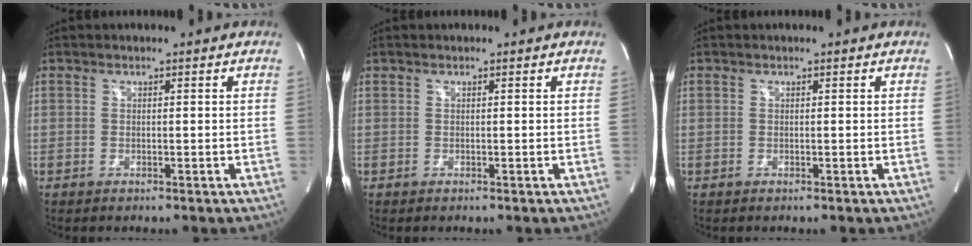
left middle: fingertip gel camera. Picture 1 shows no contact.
{"total": 0.0}
{"total": 0.0}